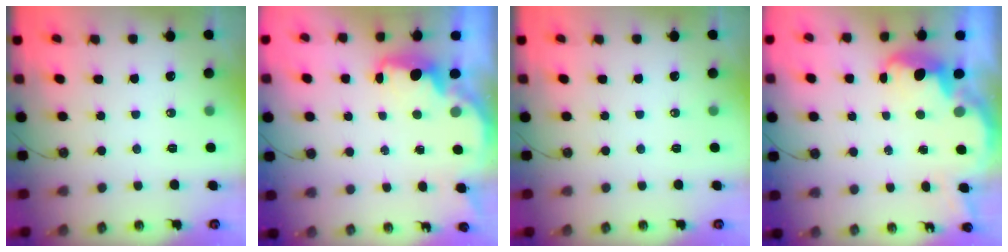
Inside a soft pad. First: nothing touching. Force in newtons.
{"total": 2.5, "press": 2.4, "slide": 0.8}
{"total": 0.0}
{"total": 4.2, "press": 4.2, "slide": 0.5}